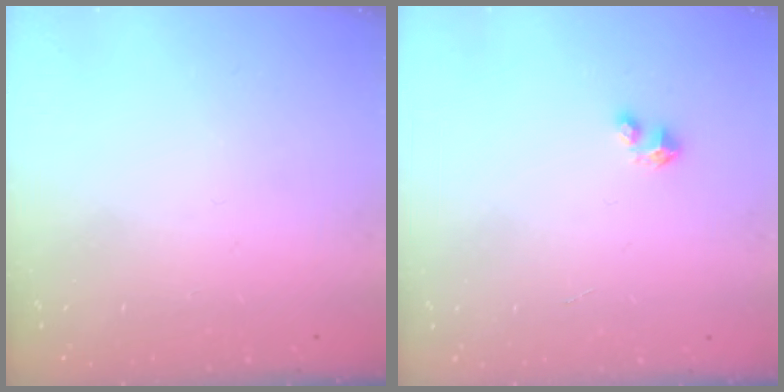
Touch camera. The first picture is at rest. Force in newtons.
{"total": 2.8, "press": 2.8, "slide": 0.1}